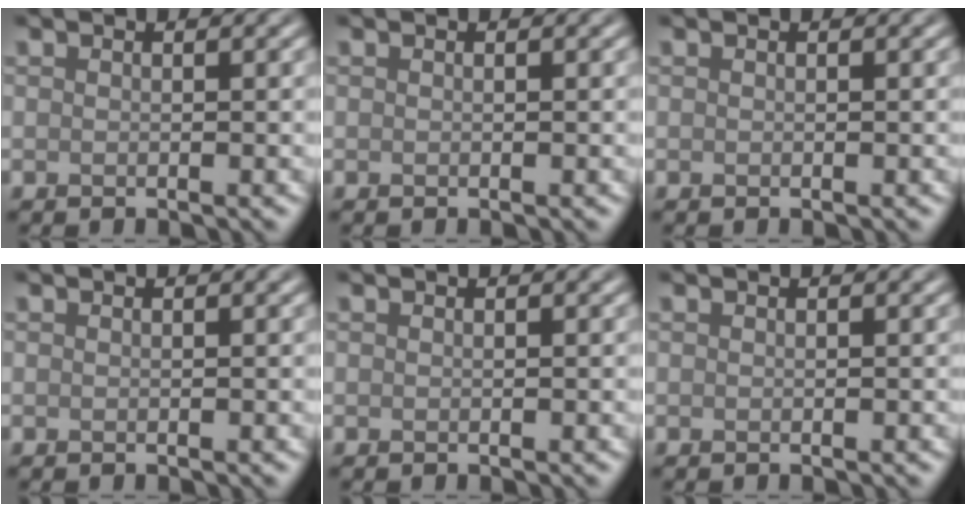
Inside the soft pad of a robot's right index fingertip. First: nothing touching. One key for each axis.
{"total": 0.0}
{"total": 0.0}
{"total": 0.0}
{"total": 0.0}
{"total": 0.0}